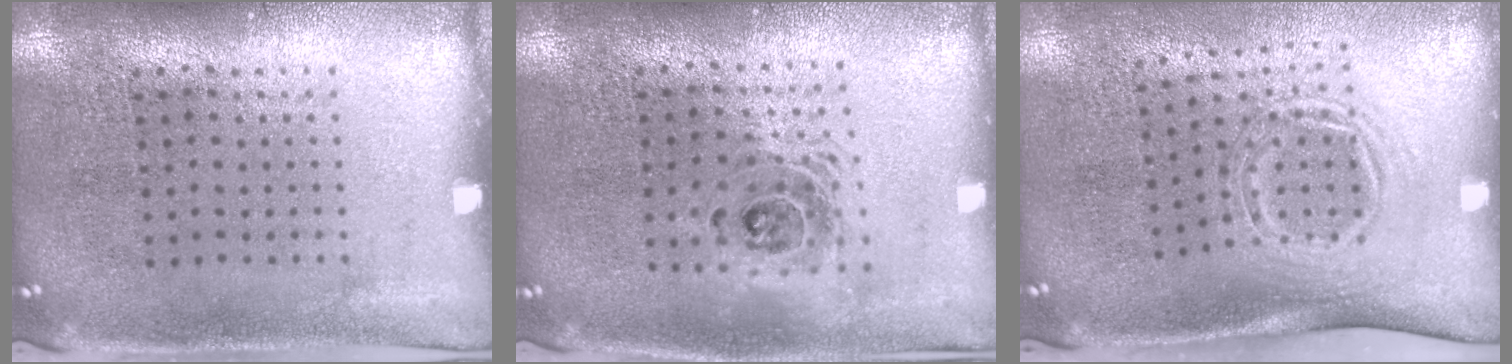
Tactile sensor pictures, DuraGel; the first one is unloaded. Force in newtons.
{"total": 1.5, "press": 1.3, "slide": 0.9}
{"total": 1.7, "press": 1.2, "slide": 1.2}